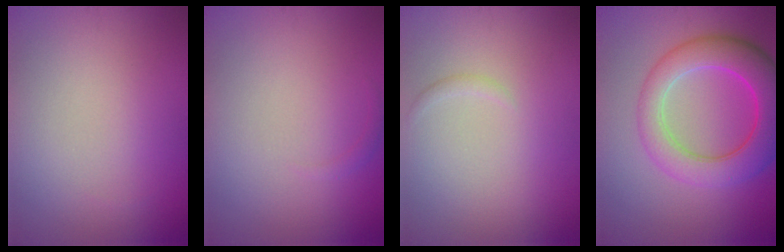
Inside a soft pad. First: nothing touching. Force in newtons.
{"total": 0.6, "press": 0.6, "slide": 0.1}
{"total": 0.5, "press": 0.5, "slide": 0.0}
{"total": 7.6, "press": 7.6, "slide": 0.3}